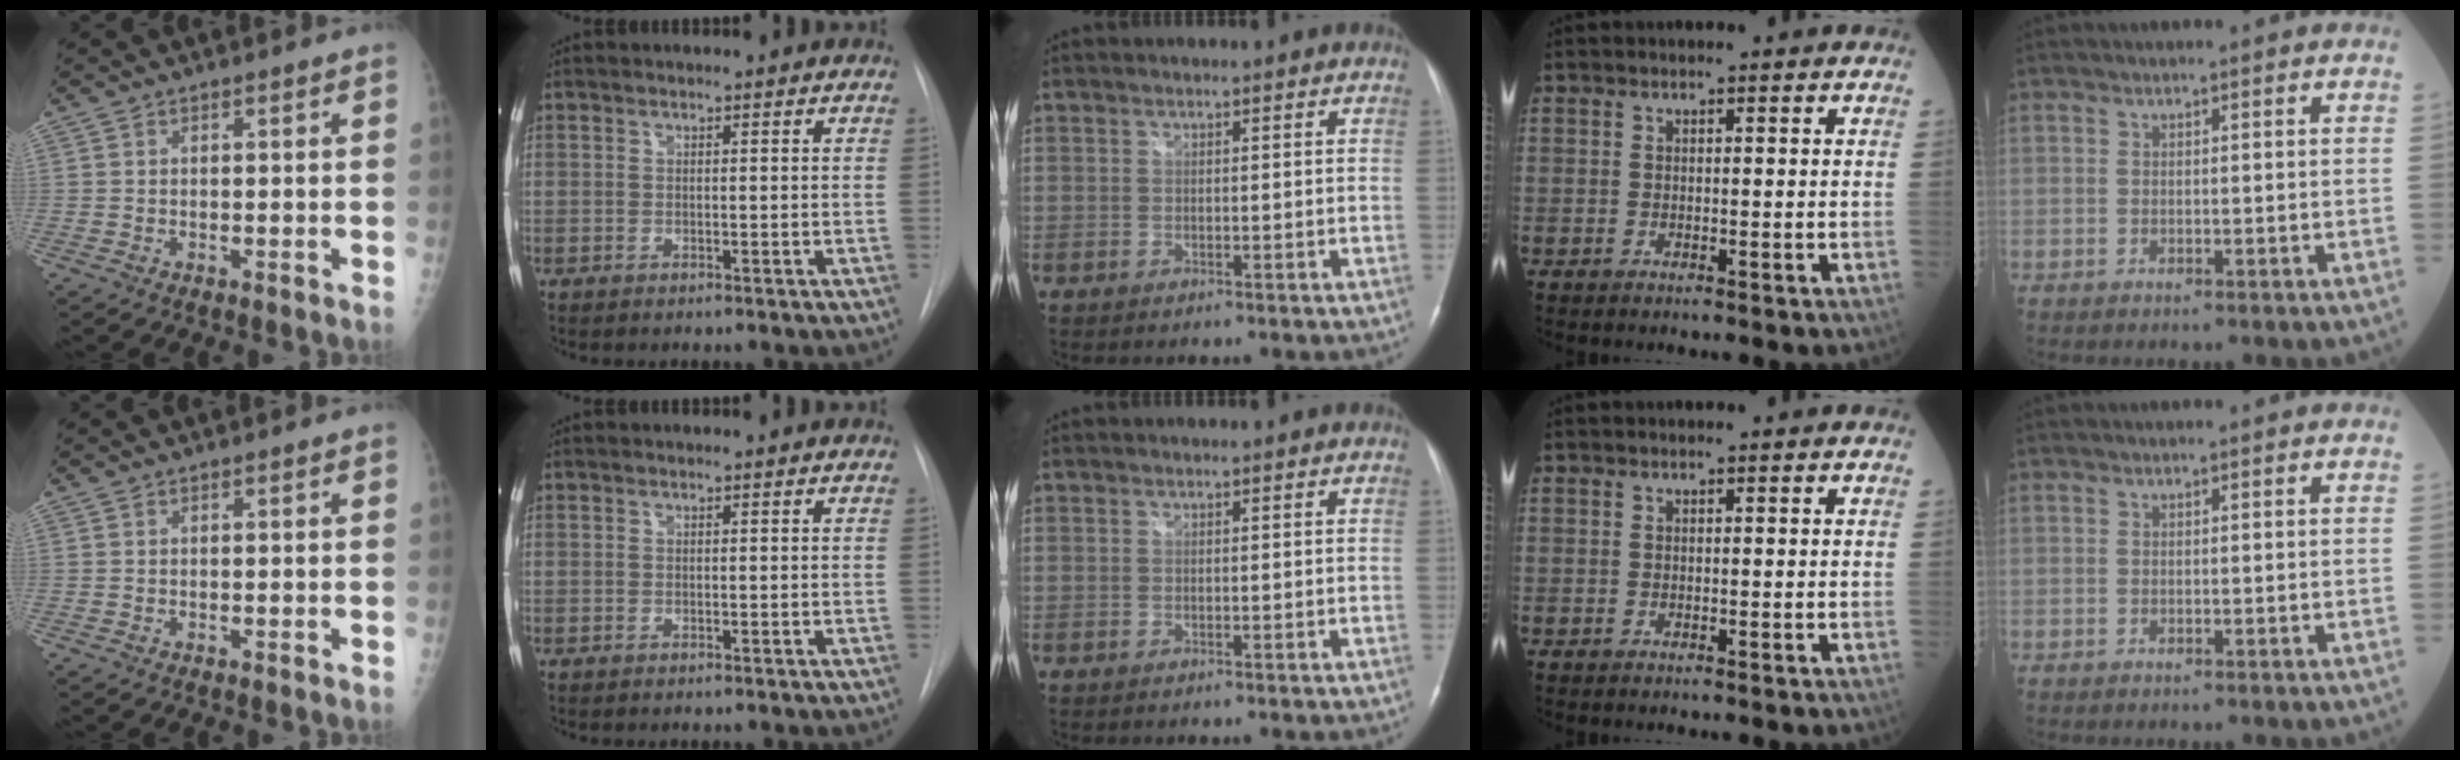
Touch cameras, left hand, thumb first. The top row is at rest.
{}